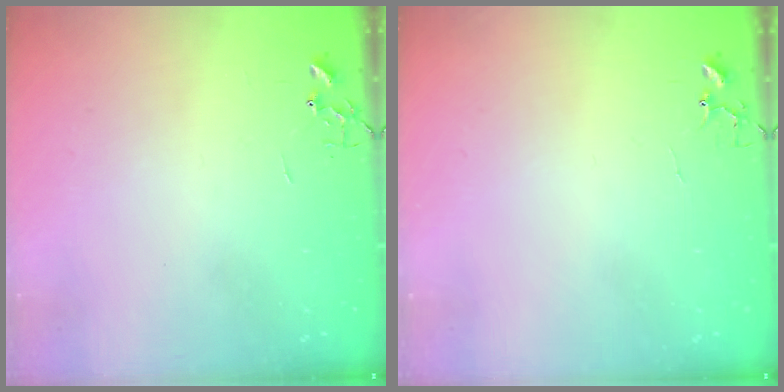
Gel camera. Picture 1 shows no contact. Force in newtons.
{"total": 3.8, "press": 3.8, "slide": 0.4}